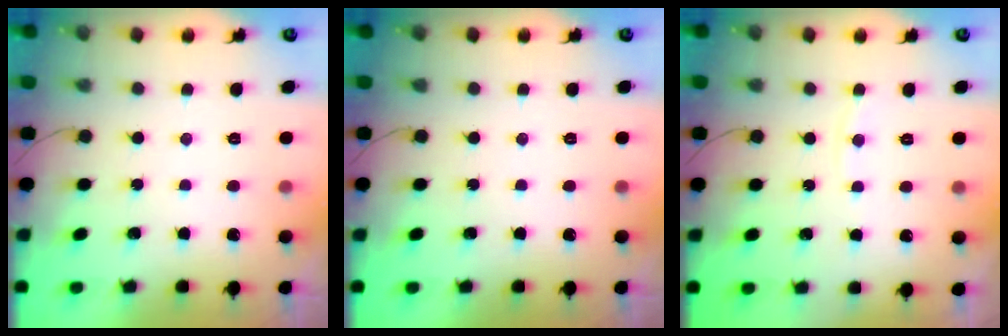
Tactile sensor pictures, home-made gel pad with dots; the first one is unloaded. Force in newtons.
{"total": 0.0}
{"total": 2.2, "press": 2.2, "slide": 0.3}